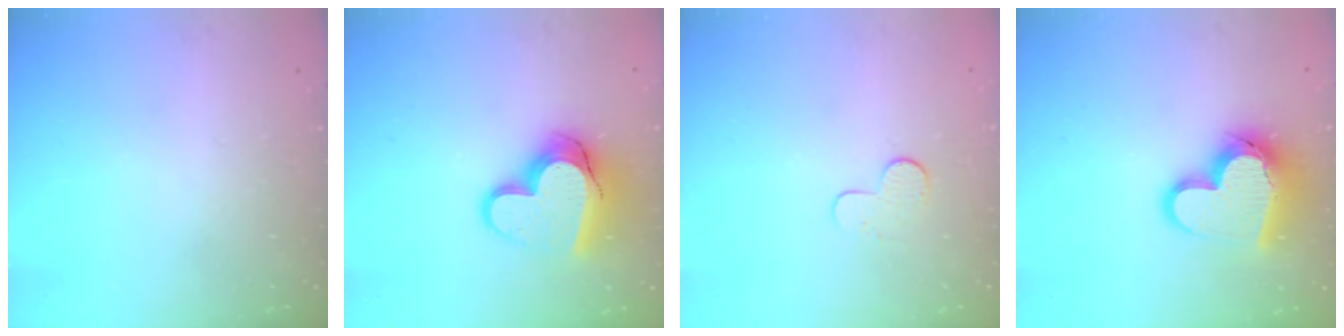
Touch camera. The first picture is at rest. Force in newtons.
{"total": 16.2, "press": 16.2, "slide": 1.3}
{"total": 5.0, "press": 5.0, "slide": 0.5}
{"total": 16.9, "press": 16.7, "slide": 2.4}